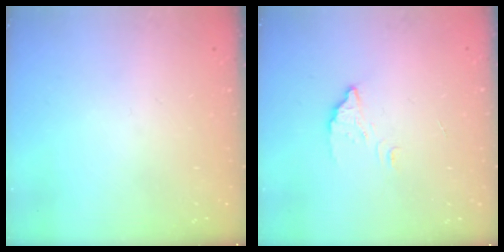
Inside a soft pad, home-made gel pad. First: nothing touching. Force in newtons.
{"total": 3.5, "press": 3.5, "slide": 0.5}